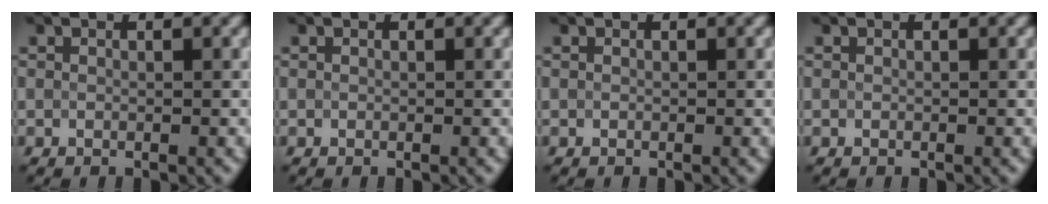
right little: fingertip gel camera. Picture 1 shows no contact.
{"total": 0.0}
{"total": 0.0}
{"total": 0.0}